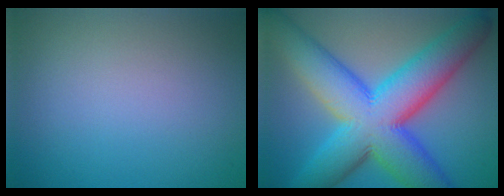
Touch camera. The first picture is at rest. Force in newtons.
{"total": 13.8, "press": 13.8, "slide": 0.2}